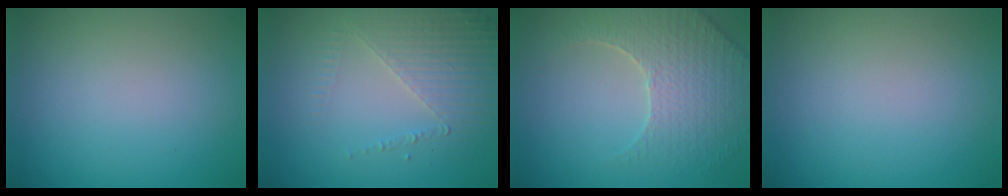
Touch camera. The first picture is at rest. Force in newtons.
{"total": 5.2, "press": 3.1, "slide": 4.2}
{"total": 4.3, "press": 4.2, "slide": 1.2}
{"total": 0.0}